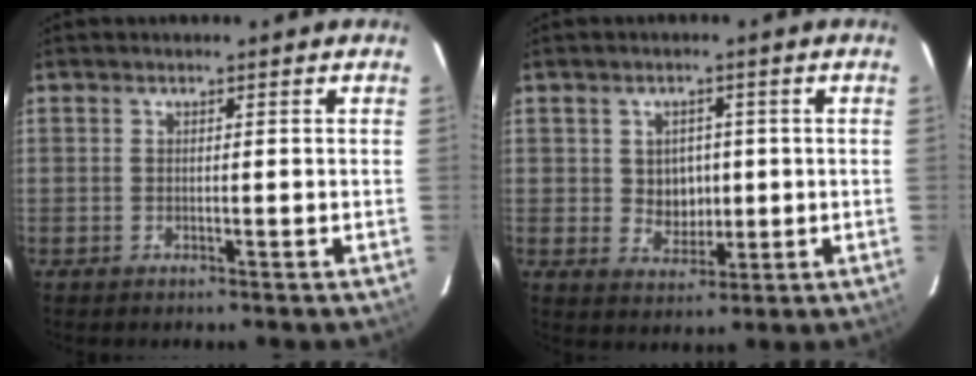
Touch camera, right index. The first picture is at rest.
{"total": 5.0, "force": [0.4, 4.5, 2.1], "torque": [-0.037, 0.005, 0.015]}